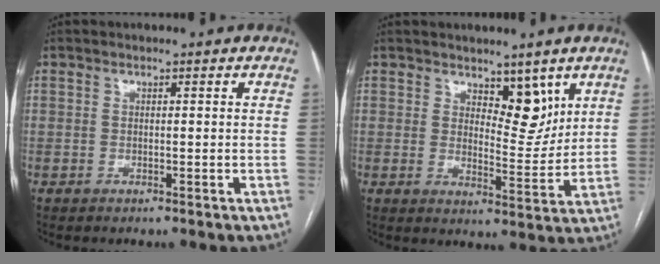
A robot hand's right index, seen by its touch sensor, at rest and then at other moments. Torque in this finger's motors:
{"motor_torque": [-0.01, 0.31, 0.09, 0.00]}